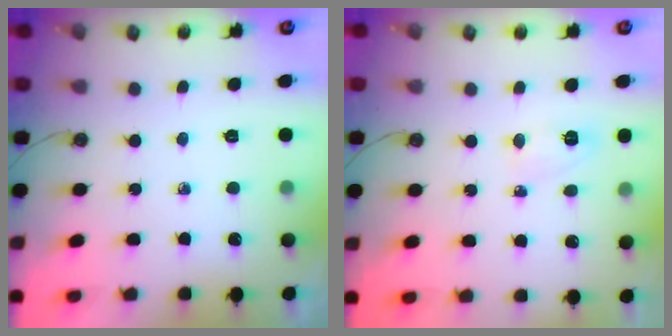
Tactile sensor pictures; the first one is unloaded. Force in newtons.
{"total": 5.1, "press": 5.1, "slide": 0.8}